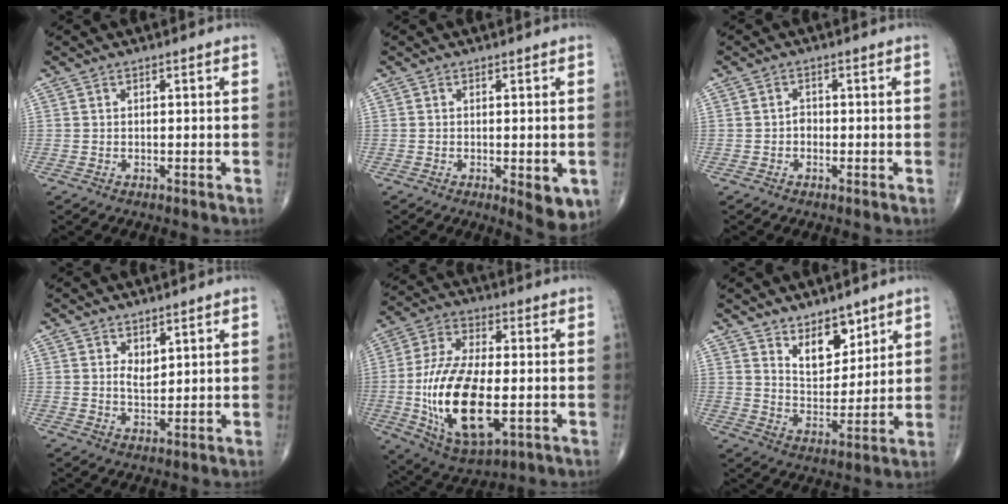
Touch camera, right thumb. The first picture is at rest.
{"total": 6.0, "force": [-1.8, 2.3, 5.3], "torque": [-0.058, -0.011, -0.022]}
{"total": 1.5, "force": [-0.5, 1.2, 0.8], "torque": [-0.004, 0.006, -0.010]}
{"total": 2.8, "force": [1.5, 1.5, 1.7], "torque": [-0.018, -0.015, 0.030]}
{"total": 20.5, "force": [-3.4, 9.6, 17.8], "torque": [-0.345, 0.000, -0.047]}
{"total": 8.5, "force": [5.8, 4.4, 4.5], "torque": [-0.042, -0.048, 0.106]}